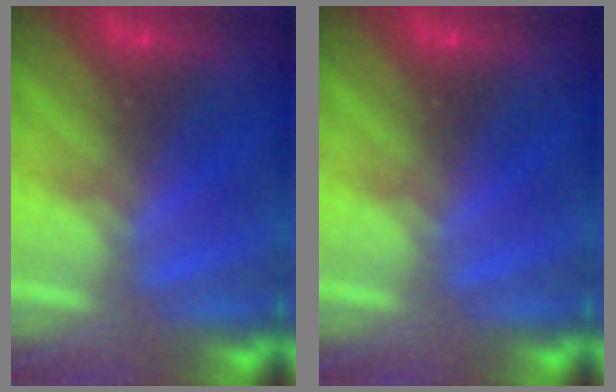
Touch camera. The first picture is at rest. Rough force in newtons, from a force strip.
{"total": 0.0}